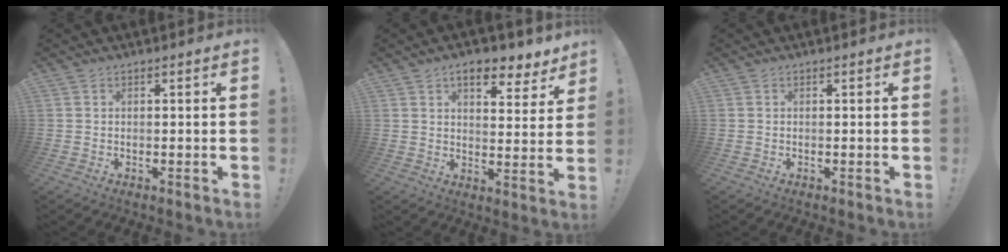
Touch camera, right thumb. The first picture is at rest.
{"total": 8.7, "force": [6.2, 3.2, 5.3], "torque": [-0.066, -0.041, 0.106]}
{"total": 0.0}